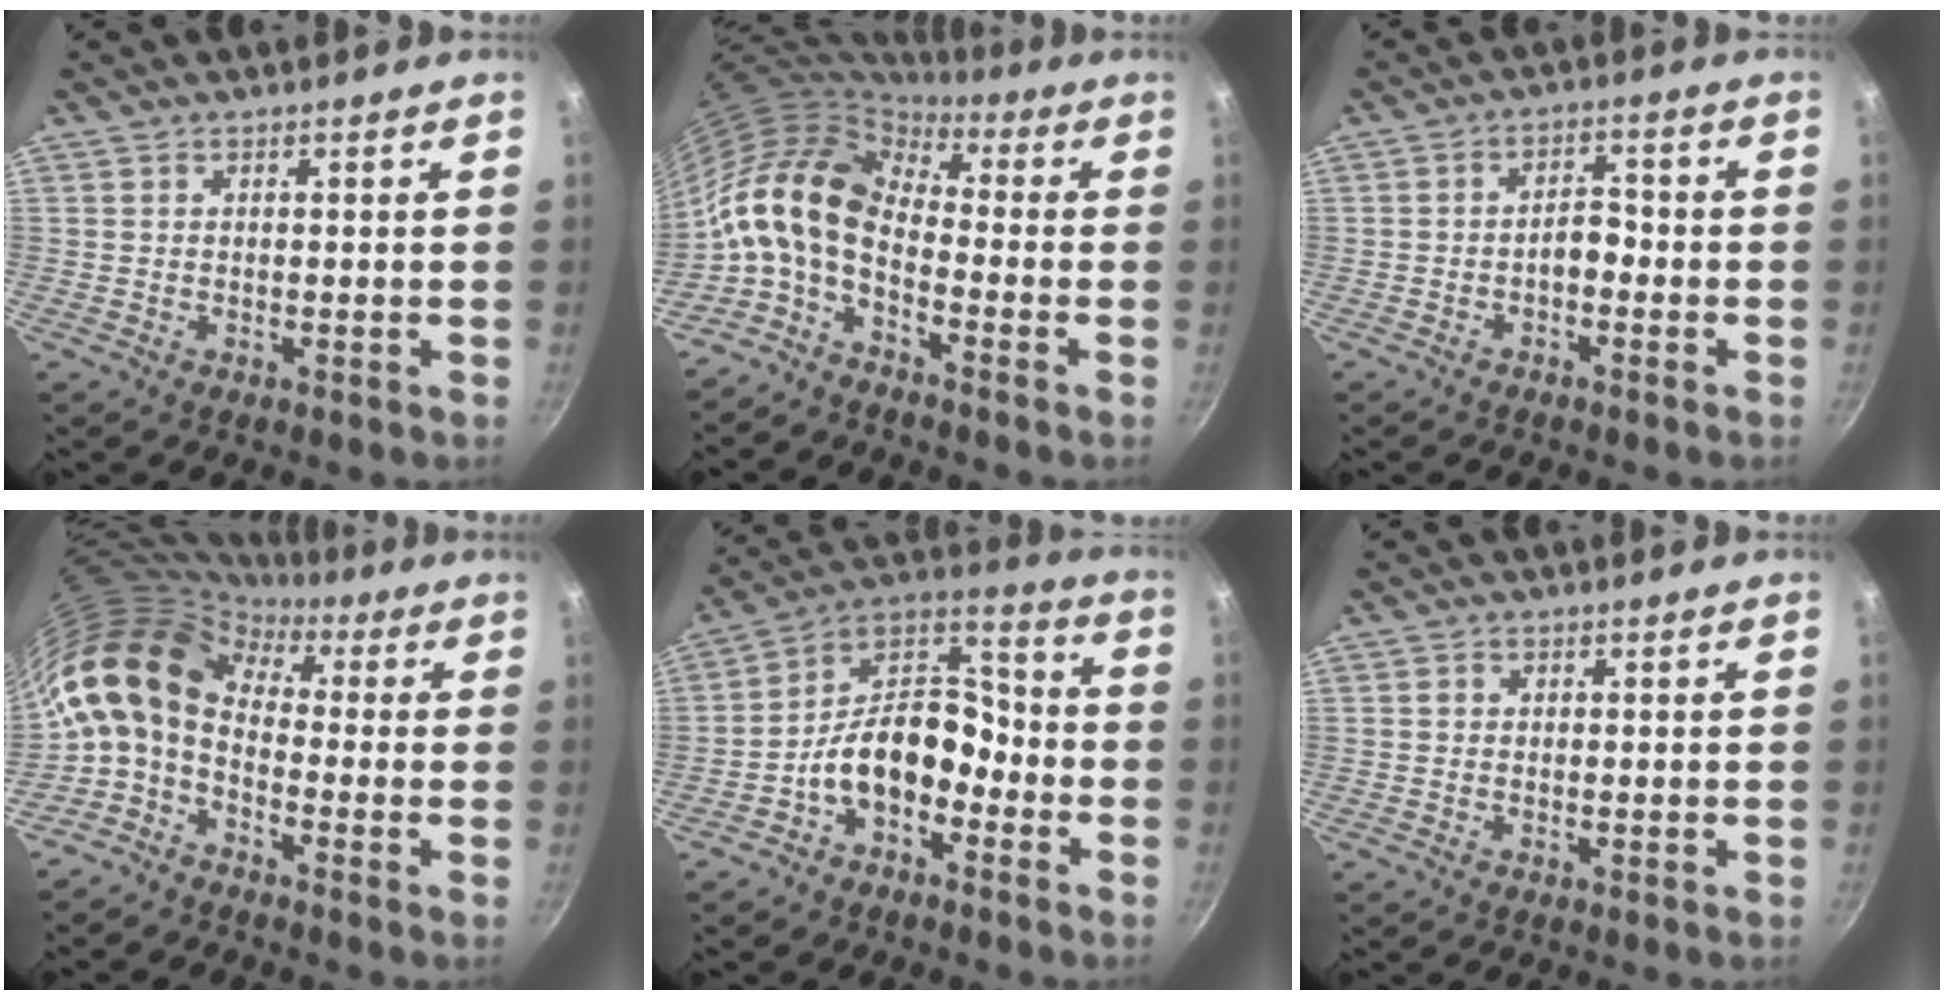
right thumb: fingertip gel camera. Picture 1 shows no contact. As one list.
[{"total": 14.2, "force": [-2.5, 8.1, 11.4], "torque": [-0.205, 0.034, -0.067]}, {"total": 3.4, "force": [-1.5, 2.0, 2.3], "torque": [-0.021, 0.024, -0.028]}, {"total": 12.8, "force": [0.7, 8.3, 9.8], "torque": [-0.184, 0.026, -0.009]}, {"total": 13.6, "force": [-5.6, 8.7, 8.8], "torque": [-0.109, 0.075, -0.119]}, {"total": 0.9, "force": [0.1, 0.8, 0.3], "torque": [-0.004, 0.005, 0.001]}]